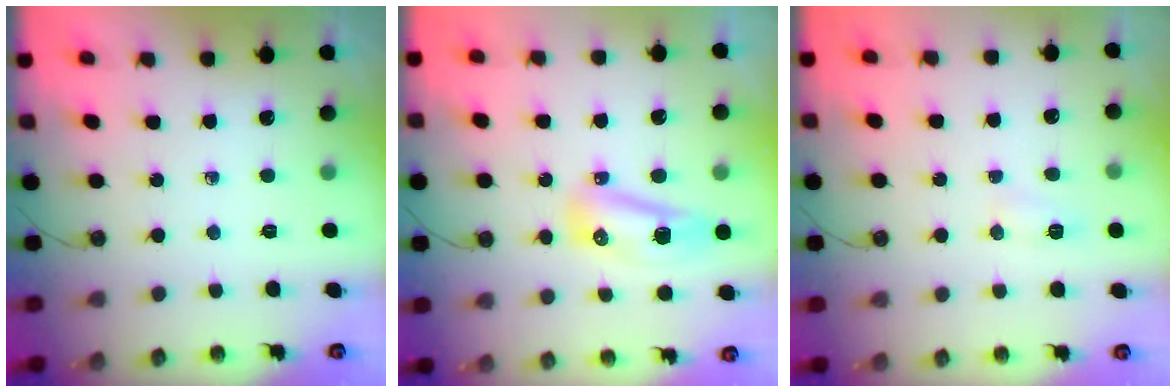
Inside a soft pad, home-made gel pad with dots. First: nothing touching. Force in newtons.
{"total": 14.0, "press": 10.4, "slide": 9.4}
{"total": 5.7, "press": 5.7, "slide": 0.6}